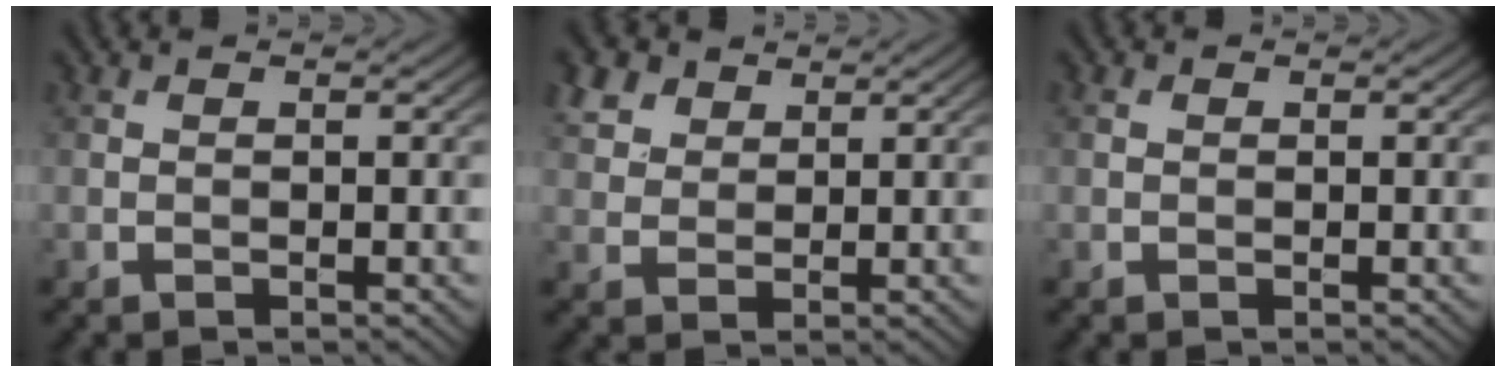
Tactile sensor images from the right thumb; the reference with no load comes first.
{"total": 4.6, "force": [2.9, 3.1, 1.9], "torque": [-0.057, 0.007, 0.062]}
{"total": 0.7, "force": [0.2, 0.5, 0.4], "torque": [-0.009, 0.002, 0.002]}